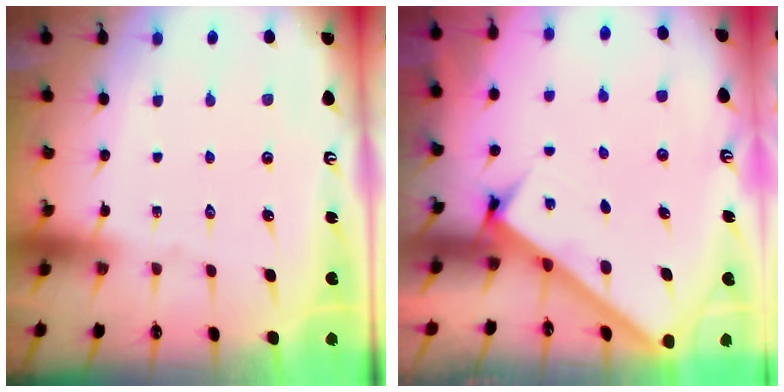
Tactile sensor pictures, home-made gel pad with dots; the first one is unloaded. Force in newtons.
{"total": 2.9, "press": 2.9, "slide": 0.0}